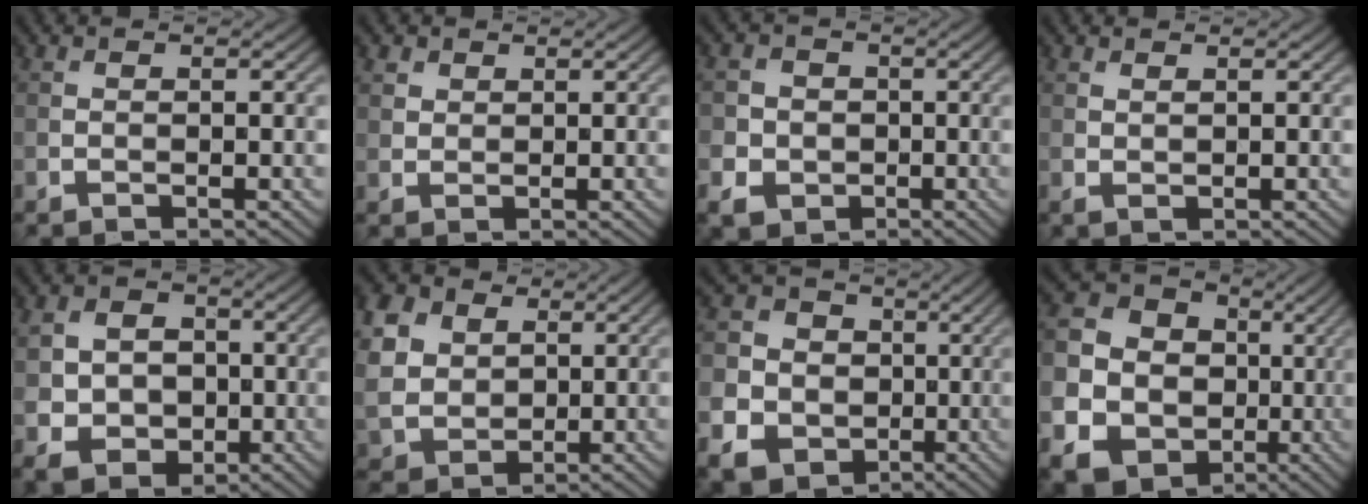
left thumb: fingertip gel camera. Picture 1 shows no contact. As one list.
[{"total": 2.0, "force": [1.3, 1.4, 0.5], "torque": [-0.016, -0.003, 0.032]}, {"total": 5.8, "force": [-1.4, 5.5, 1.4], "torque": [-0.048, 0.000, -0.048]}, {"total": 1.0, "force": [0.7, 0.4, 0.5], "torque": [-0.014, -0.002, 0.019]}, {"total": 7.4, "force": [-0.2, 6.6, 3.5], "torque": [-0.106, -0.004, -0.007]}, {"total": 10.5, "force": [3.3, 8.3, 5.5], "torque": [-0.190, 0.015, 0.072]}, {"total": 10.3, "force": [-1.0, 9.6, 3.4], "torque": [-0.127, -0.006, -0.033]}, {"total": 18.4, "force": [-2.6, 16.9, 6.7], "torque": [-0.205, -0.003, -0.067]}]